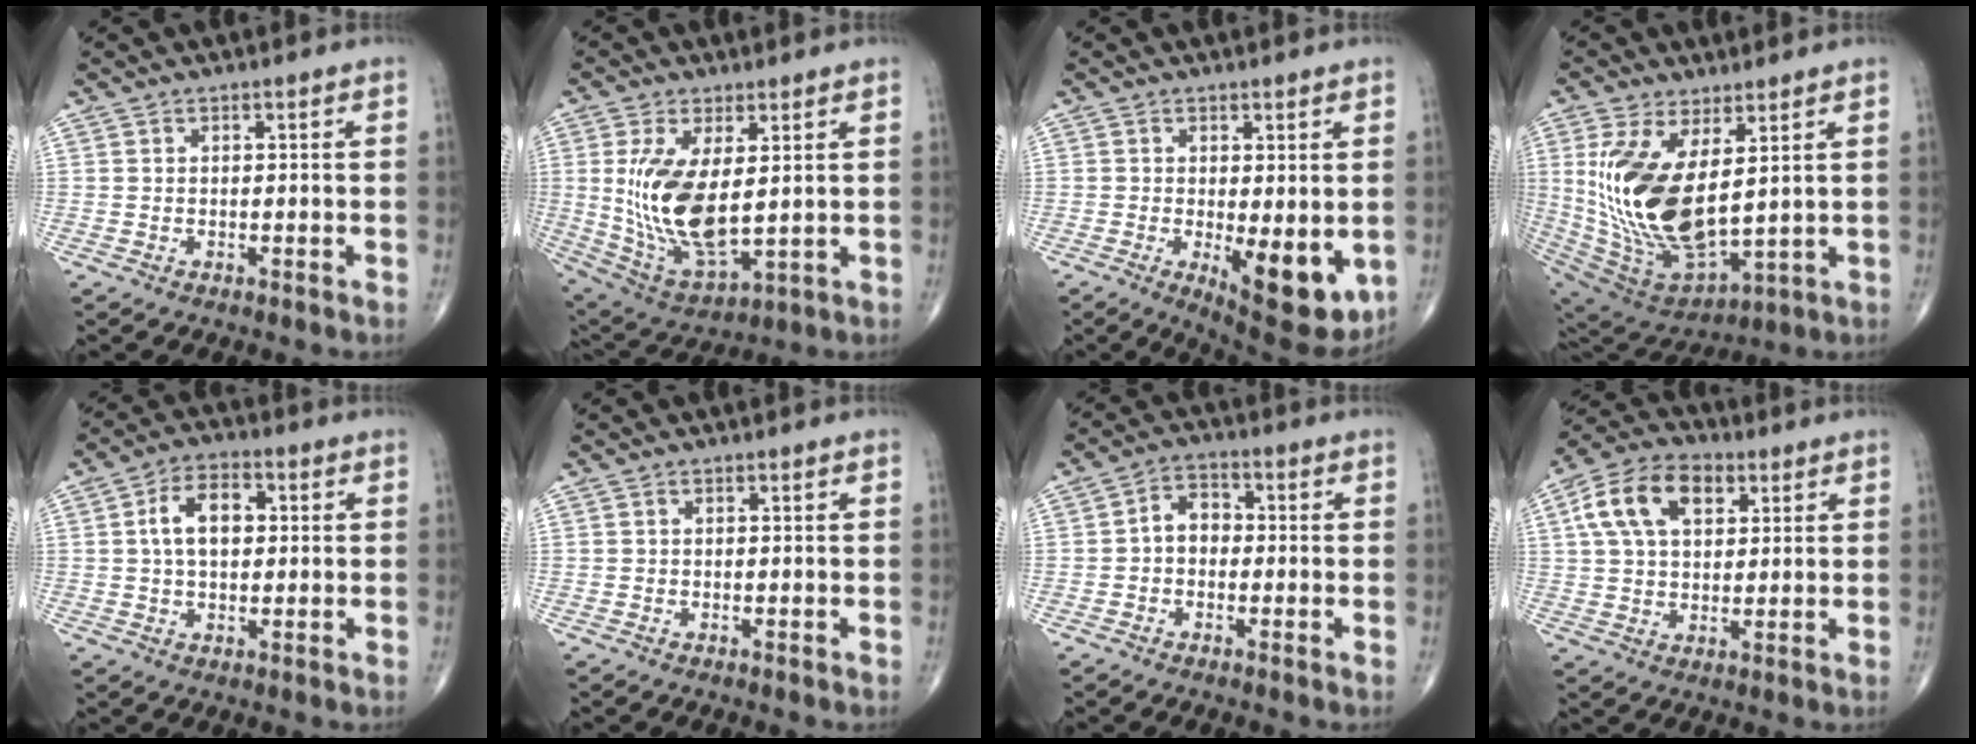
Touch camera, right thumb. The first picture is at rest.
{"total": 15.5, "force": [1.7, 6.9, 13.7], "torque": [-0.266, -0.022, 0.053]}
{"total": 11.4, "force": [-2.0, 4.4, 10.3], "torque": [-0.127, -0.026, -0.013]}
{"total": 20.8, "force": [3.9, 9.9, 17.9], "torque": [-0.361, -0.034, 0.095]}
{"total": 8.9, "force": [1.4, 5.5, 6.8], "torque": [-0.106, 0.014, 0.020]}
{"total": 0.0}
{"total": 5.1, "force": [-0.4, 3.9, 3.3], "torque": [-0.035, 0.023, -0.018]}
{"total": 13.4, "force": [4.7, 8.3, 9.4], "torque": [-0.159, 0.008, 0.081]}